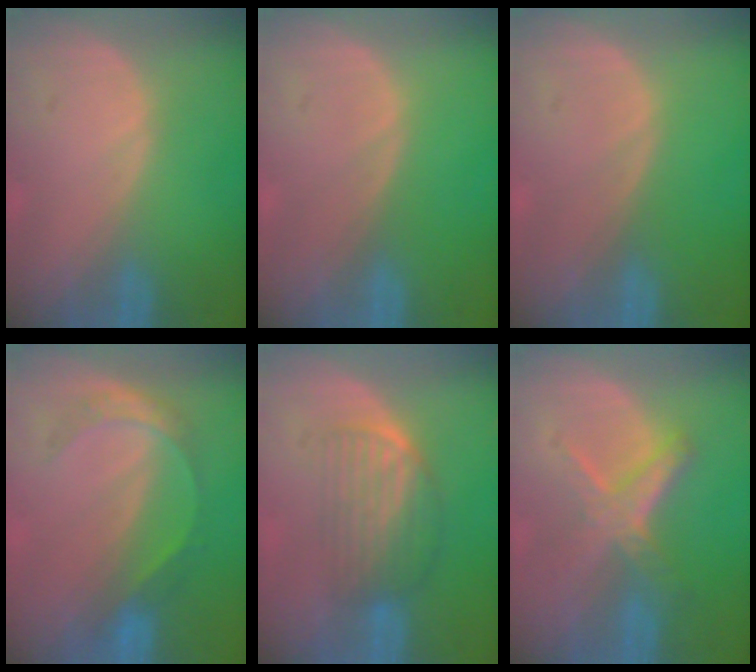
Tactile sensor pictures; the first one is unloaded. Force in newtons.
{"total": 0.0}
{"total": 0.0}
{"total": 4.5, "press": 4.5, "slide": 0.2}
{"total": 7.0, "press": 5.8, "slide": 3.8}
{"total": 5.7, "press": 5.4, "slide": 1.7}